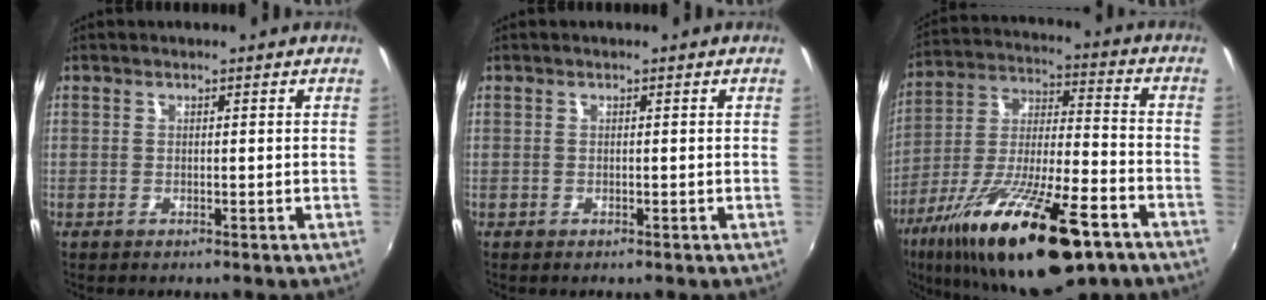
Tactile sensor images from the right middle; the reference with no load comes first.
{"total": 0.0}
{"total": 26.2, "force": [-15.1, 7.2, 20.2], "torque": [-0.358, -0.046, -0.249]}